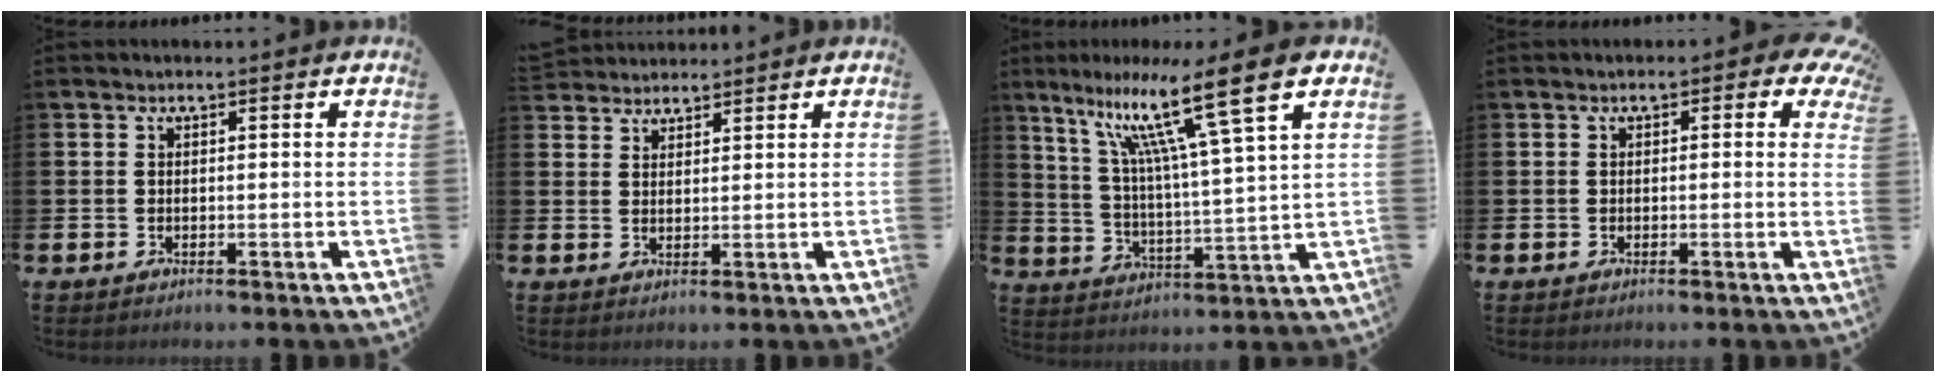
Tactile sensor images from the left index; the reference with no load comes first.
{"total": 2.7, "force": [2.6, 0.6, -0.4], "torque": [0.001, -0.007, 0.049]}
{"total": 13.5, "force": [8.9, 0.4, 10.1], "torque": [-0.203, -0.050, 0.135]}
{"total": 1.1, "force": [0.0, 0.7, 0.8], "torque": [-0.015, 0.009, -0.004]}